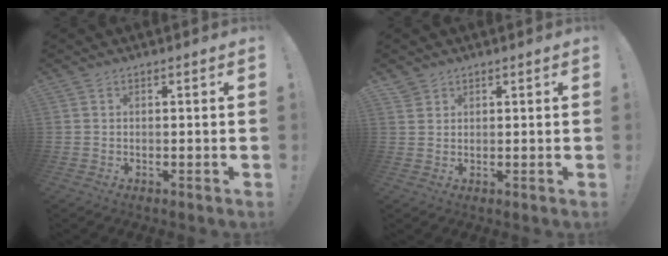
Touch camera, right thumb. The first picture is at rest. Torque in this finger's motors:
{"motor_torque": [-0.39, 0.40, -0.24, 0.47, -0.01]}